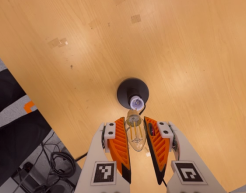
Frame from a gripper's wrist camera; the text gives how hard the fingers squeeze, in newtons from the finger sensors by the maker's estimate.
{"total": 11.9, "left": 12.3, "right": 11.5}